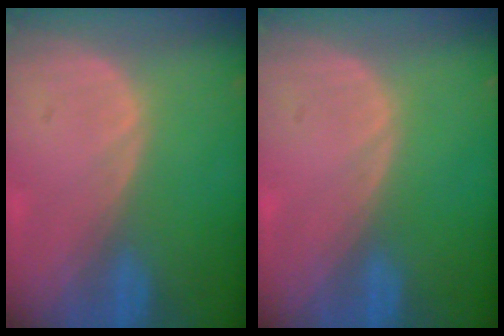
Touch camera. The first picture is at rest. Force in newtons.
{"total": 0.0}